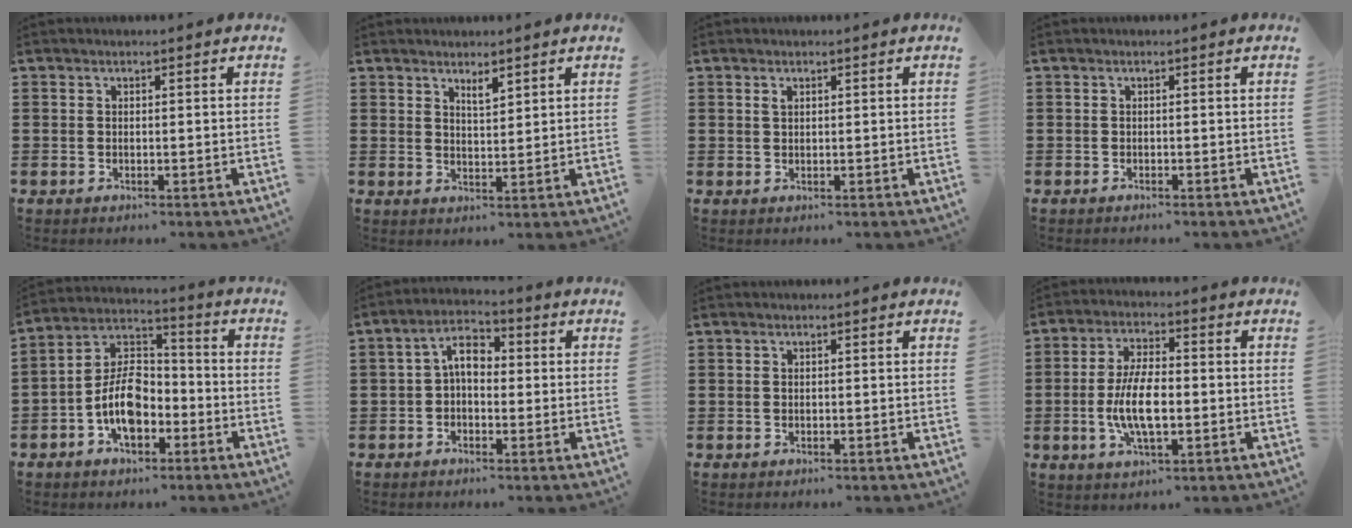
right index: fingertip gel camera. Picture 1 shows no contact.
{"total": 2.3, "force": [1.9, 0.4, 1.2], "torque": [-0.019, -0.002, 0.032]}
{"total": 0.8, "force": [0.4, 0.5, 0.5], "torque": [-0.012, 0.002, 0.008]}
{"total": 0.5, "force": [-0.5, 0.0, 0.1], "torque": [-0.003, -0.003, -0.010]}
{"total": 8.6, "force": [-3.5, 5.0, 6.0], "torque": [-0.138, 0.009, -0.071]}
{"total": 4.8, "force": [-0.2, 2.6, 4.0], "torque": [-0.085, 0.009, -0.008]}
{"total": 0.0}
{"total": 8.6, "force": [-1.4, 3.5, 7.7], "torque": [-0.172, -0.006, -0.033]}